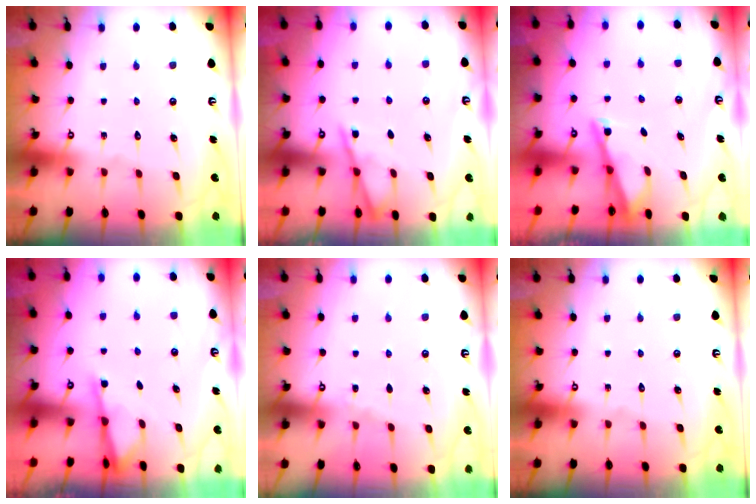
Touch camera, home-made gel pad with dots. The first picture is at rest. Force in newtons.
{"total": 5.4, "press": 5.3, "slide": 0.7}
{"total": 2.9, "press": 2.9, "slide": 0.2}
{"total": 2.3, "press": 2.2, "slide": 0.3}
{"total": 2.7, "press": 2.7, "slide": 0.4}
{"total": 0.0}